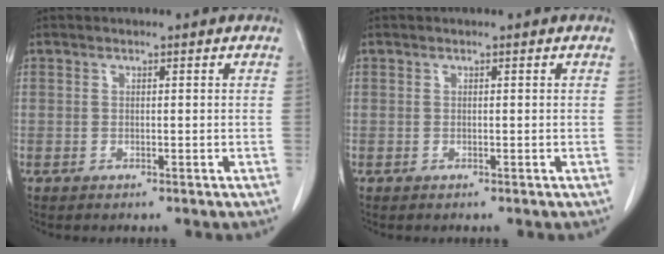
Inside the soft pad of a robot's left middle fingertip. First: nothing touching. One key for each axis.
{"total": 0.0}